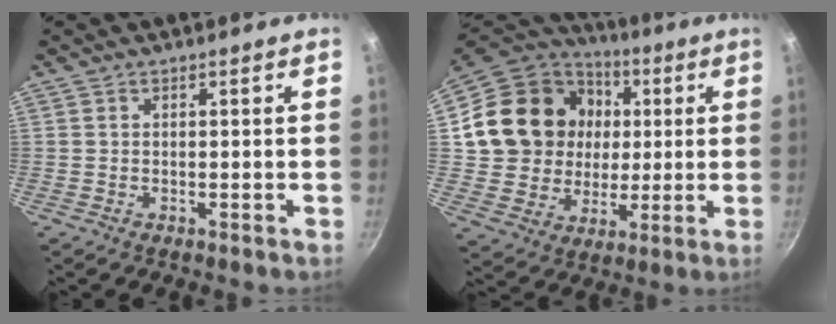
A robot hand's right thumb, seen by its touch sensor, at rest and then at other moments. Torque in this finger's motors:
{"motor_torque": [1.15, 2.23, 0.93, -0.69, 0.22]}